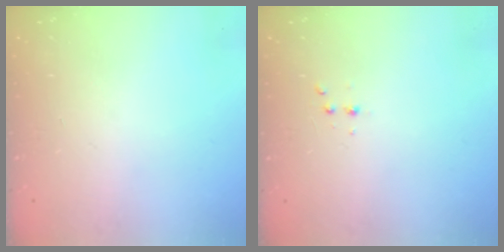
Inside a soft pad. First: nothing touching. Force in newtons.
{"total": 2.9, "press": 2.7, "slide": 1.0}